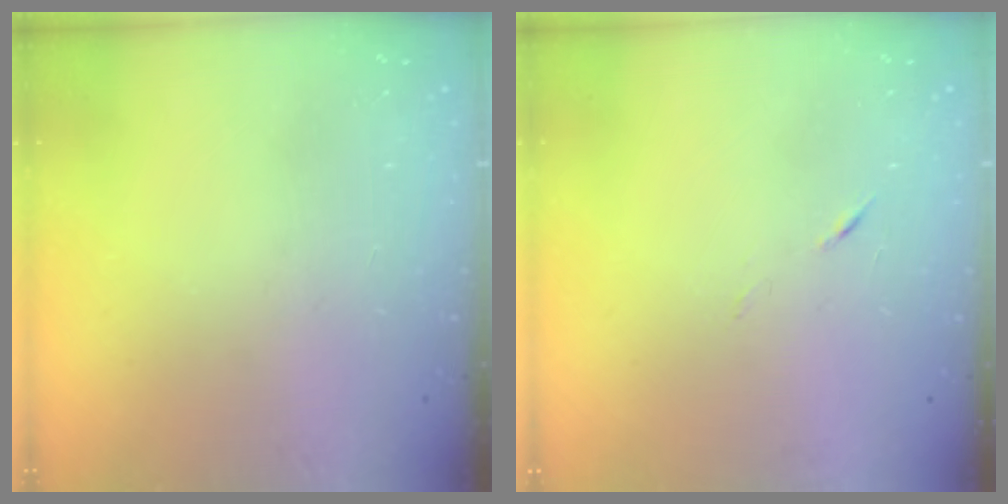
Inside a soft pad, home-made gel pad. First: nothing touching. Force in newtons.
{"total": 4.0, "press": 3.9, "slide": 0.8}